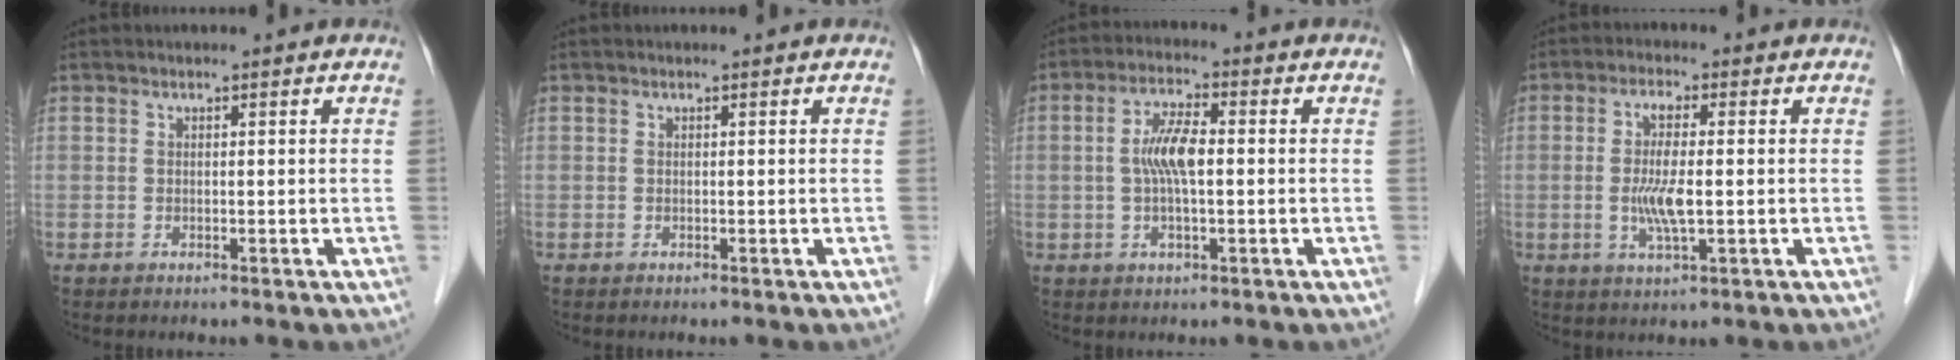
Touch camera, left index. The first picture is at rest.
{"total": 0.0}
{"total": 6.2, "force": [0.0, 1.6, 6.0], "torque": [-0.126, 0.007, -0.003]}
{"total": 6.0, "force": [-0.6, 0.7, 6.0], "torque": [-0.124, -0.009, -0.012]}